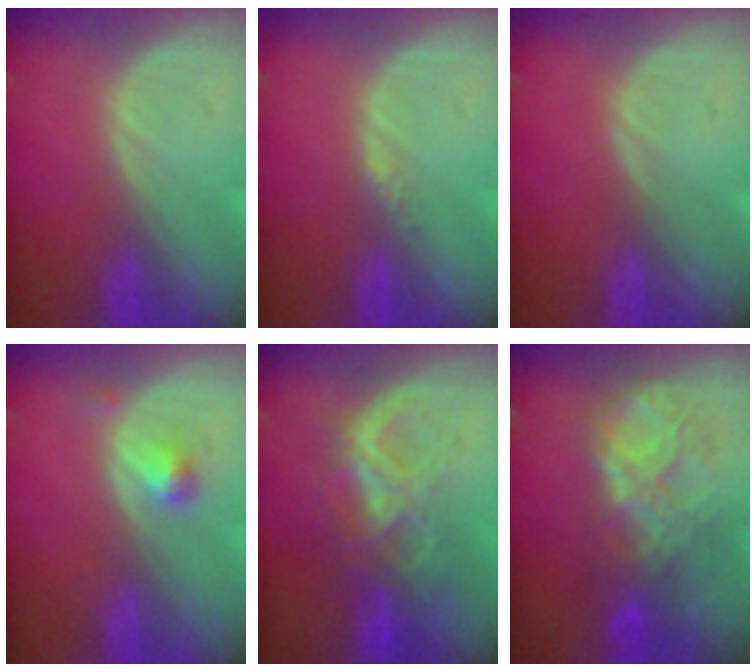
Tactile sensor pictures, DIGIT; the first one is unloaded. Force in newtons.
{"total": 0.8, "press": 0.6, "slide": 0.4}
{"total": 0.0}
{"total": 2.4, "press": 2.4, "slide": 0.2}
{"total": 8.6, "press": 7.5, "slide": 4.2}
{"total": 9.0, "press": 7.7, "slide": 4.6}